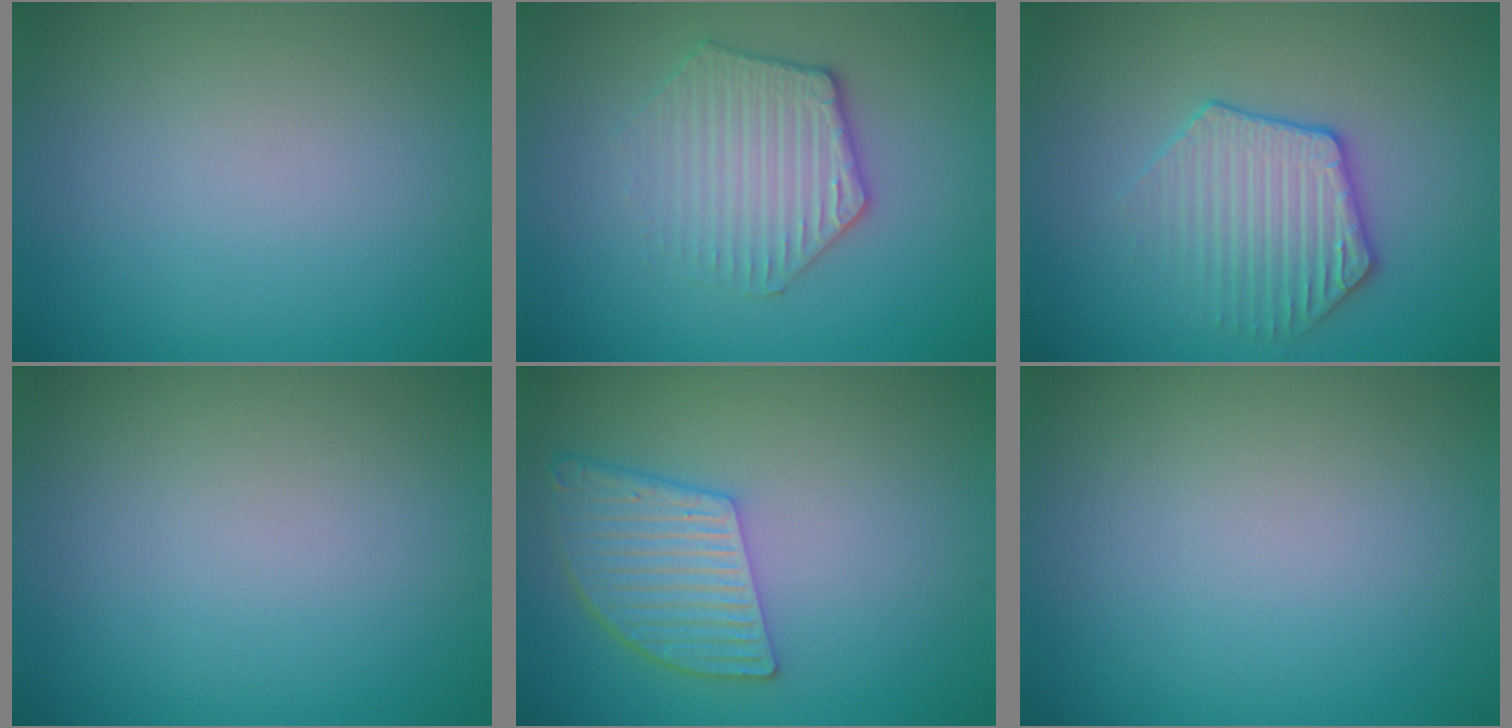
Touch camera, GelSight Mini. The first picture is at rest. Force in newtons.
{"total": 3.3, "press": 3.3, "slide": 0.8}
{"total": 3.5, "press": 3.3, "slide": 0.9}
{"total": 0.0}
{"total": 5.0, "press": 4.0, "slide": 3.1}
{"total": 0.0}